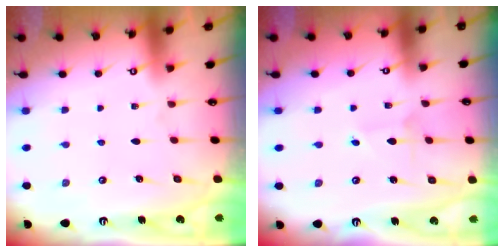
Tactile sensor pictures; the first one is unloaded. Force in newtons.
{"total": 2.0, "press": 2.0, "slide": 0.2}